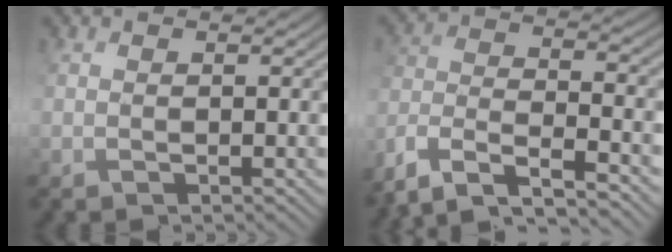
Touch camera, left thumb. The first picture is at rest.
{"total": 11.1, "force": [-9.3, 3.1, 5.2], "torque": [-0.133, -0.013, -0.165]}